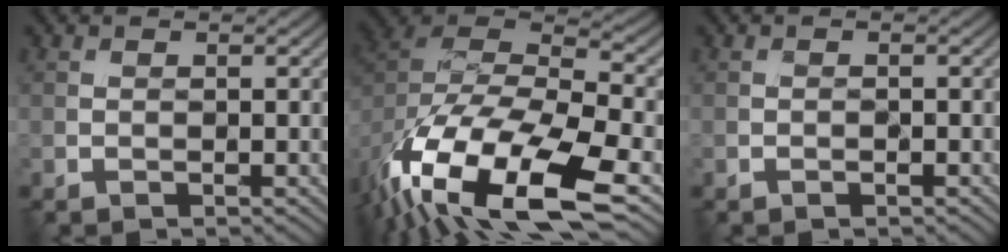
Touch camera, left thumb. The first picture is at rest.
{"total": 17.4, "force": [-8.9, 8.2, 12.4], "torque": [-0.273, -0.059, -0.128]}
{"total": 0.7, "force": [-0.5, 0.3, 0.4], "torque": [-0.008, 0.001, -0.009]}